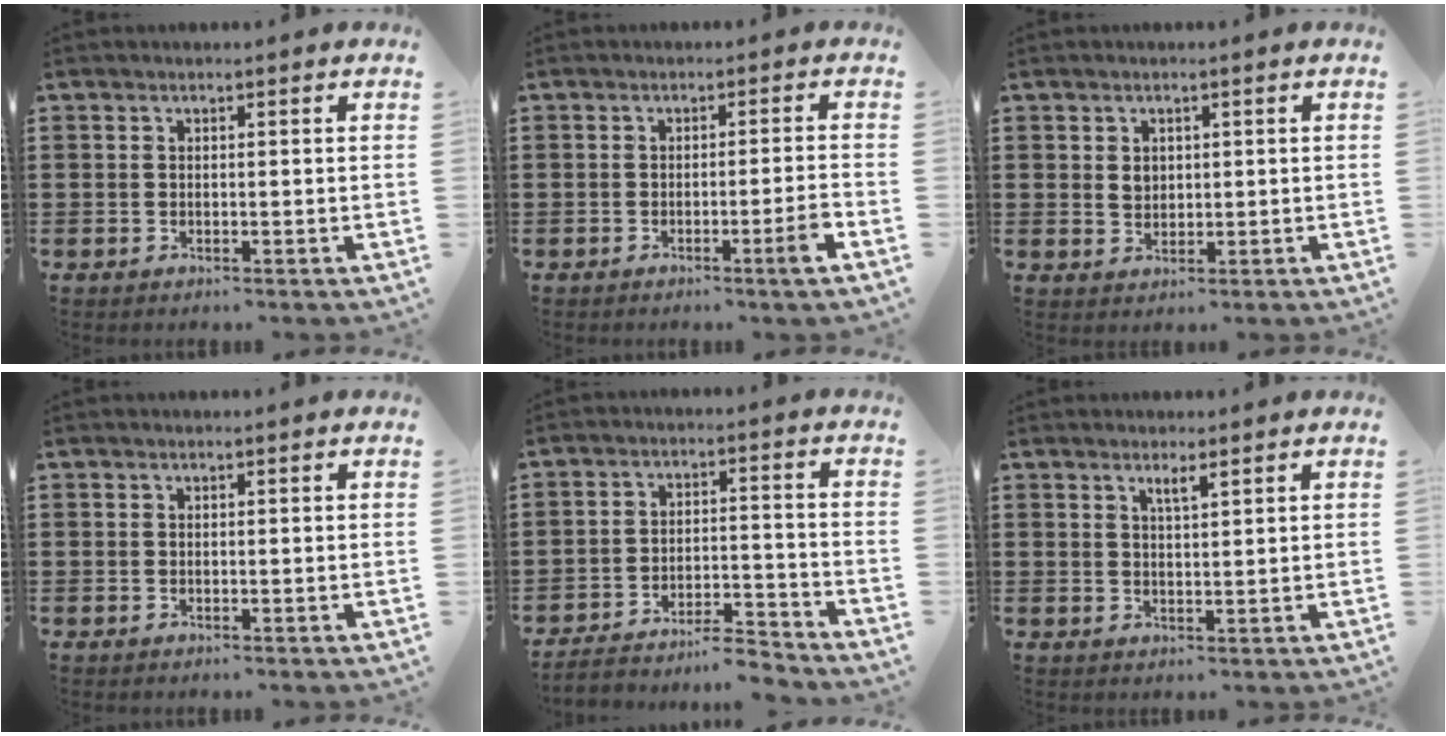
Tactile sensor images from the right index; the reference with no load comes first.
{"total": 3.8, "force": [-1.7, -0.5, 3.4], "torque": [-0.053, -0.014, -0.030]}
{"total": 1.9, "force": [0.4, 1.5, 1.2], "torque": [-0.028, 0.005, 0.007]}
{"total": 0.0}
{"total": 5.8, "force": [-5.6, 0.7, 1.4], "torque": [-0.022, 0.008, -0.108]}
{"total": 1.7, "force": [1.1, 0.2, 1.3], "torque": [-0.018, -0.001, 0.017]}